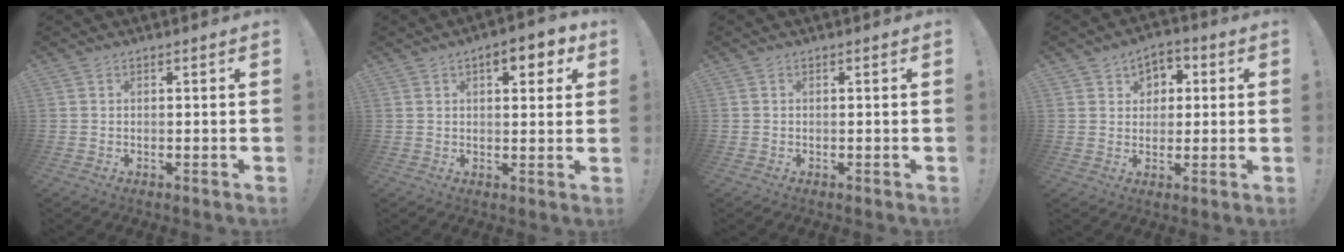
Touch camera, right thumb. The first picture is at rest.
{"total": 7.3, "force": [3.6, 3.2, 5.6], "torque": [-0.065, -0.009, 0.055]}
{"total": 0.0}
{"total": 5.1, "force": [1.0, 4.9, 1.3], "torque": [-0.017, -0.005, 0.018]}